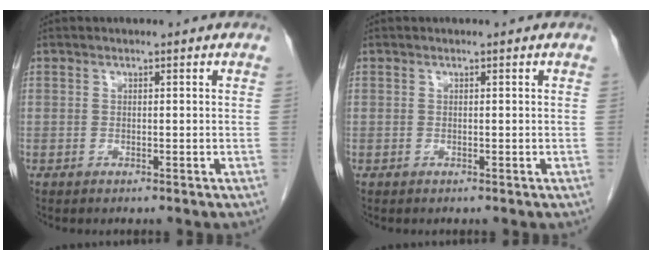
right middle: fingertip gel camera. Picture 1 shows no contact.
{"total": 0.0}